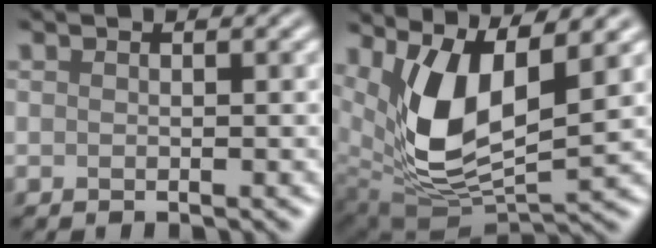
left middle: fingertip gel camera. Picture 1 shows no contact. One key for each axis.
{"total": 8.6, "fx": 2.9, "fy": 3.8, "fz": 7.2, "tx": -0.155, "ty": -0.019, "tz": 0.065}